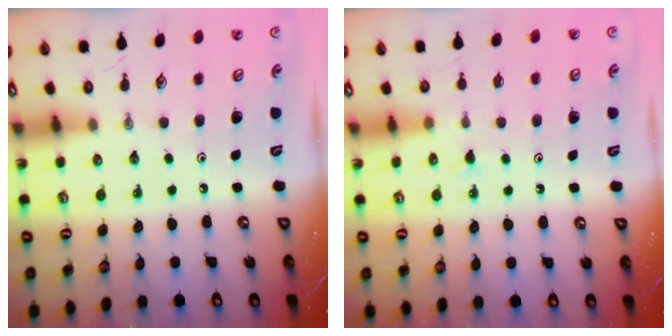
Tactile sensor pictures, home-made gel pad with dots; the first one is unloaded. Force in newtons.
{"total": 8.5, "press": 8.5, "slide": 0.5}